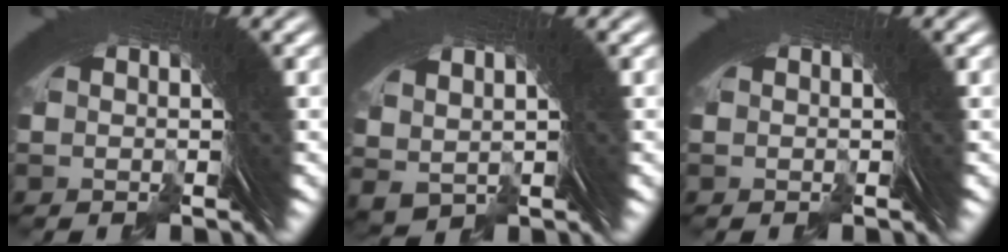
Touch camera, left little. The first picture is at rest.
{"total": 2.1, "force": [1.7, -0.9, 0.9], "torque": [-0.008, -0.001, 0.034]}
{"total": 0.0}